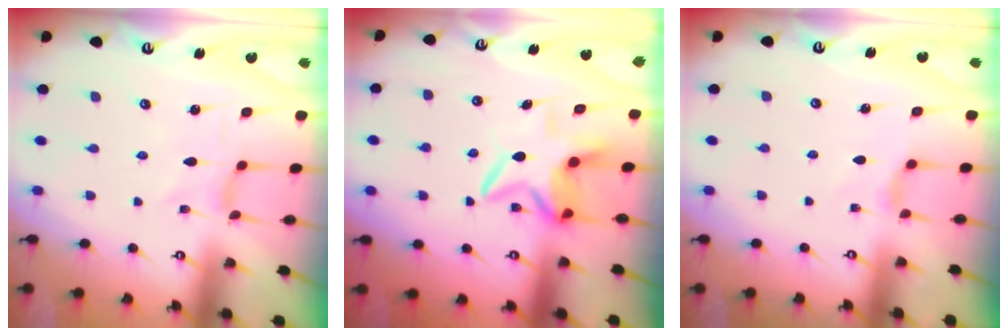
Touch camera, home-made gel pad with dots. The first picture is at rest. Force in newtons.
{"total": 6.4, "press": 6.4, "slide": 0.7}
{"total": 2.7, "press": 2.6, "slide": 0.6}